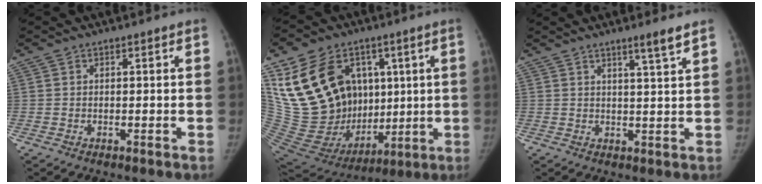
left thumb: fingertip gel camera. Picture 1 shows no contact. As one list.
[{"total": 26.9, "force": [7.1, 19.3, 17.4], "torque": [-0.309, 0.000, 0.154]}, {"total": 3.9, "force": [2.6, -0.6, 2.8], "torque": [-0.044, -0.023, 0.046]}]